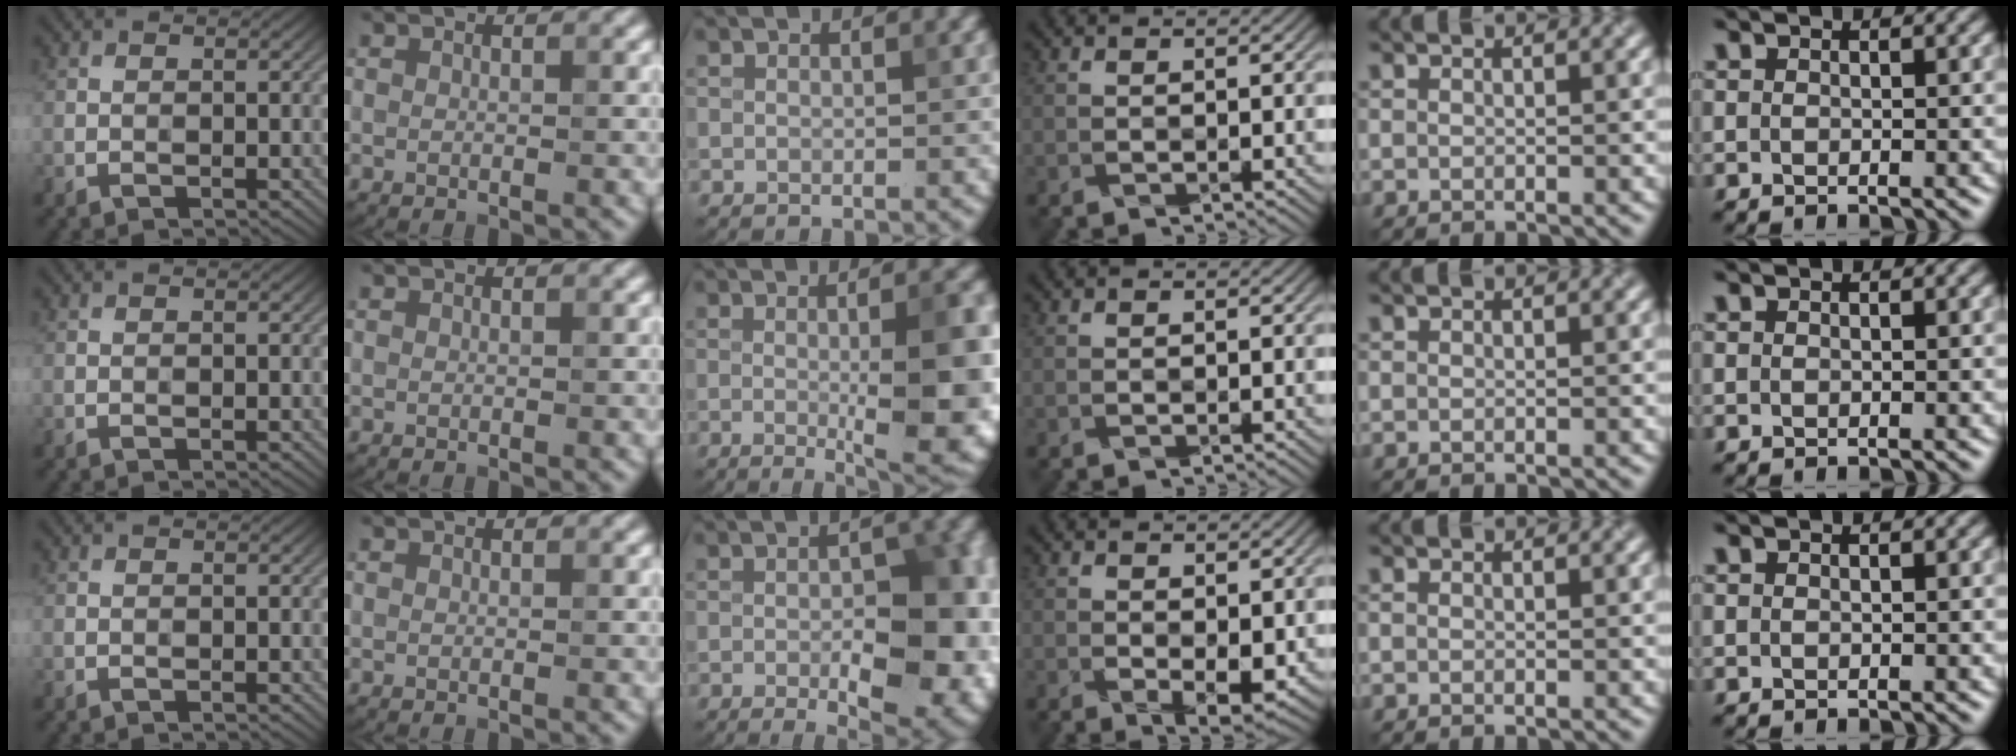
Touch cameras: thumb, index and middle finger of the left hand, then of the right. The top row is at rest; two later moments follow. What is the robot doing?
{"motion": "wrap", "object": "arm wrap"}